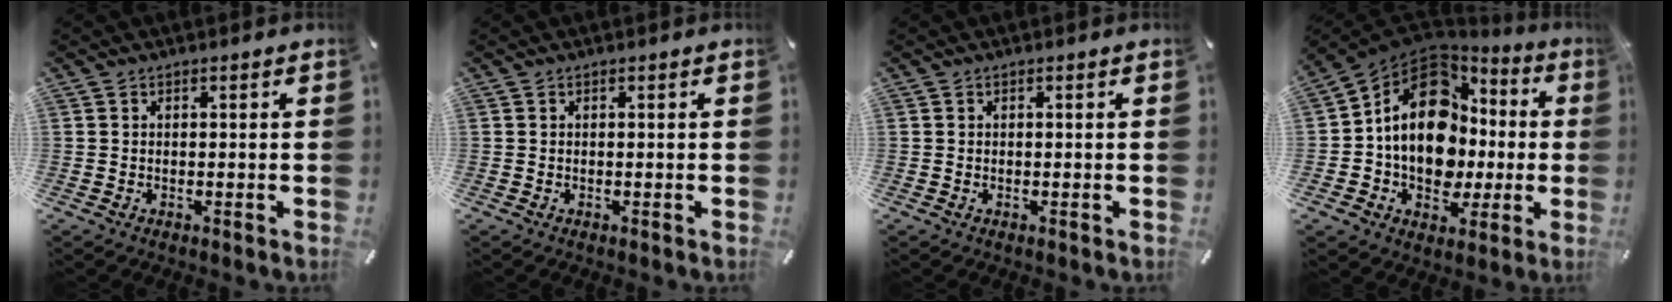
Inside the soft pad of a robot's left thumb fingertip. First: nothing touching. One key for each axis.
{"total": 0.0}
{"total": 0.0}
{"total": 17.1, "fx": 1.6, "fy": 13.2, "fz": 10.7, "tx": -0.194, "ty": -0.007, "tz": 0.032}